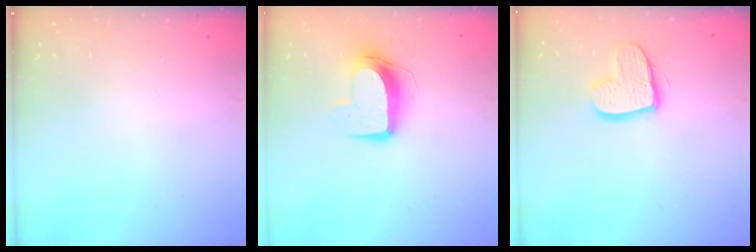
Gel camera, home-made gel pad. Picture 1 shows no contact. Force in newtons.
{"total": 10.6, "press": 10.6, "slide": 0.9}
{"total": 12.0, "press": 11.9, "slide": 0.9}